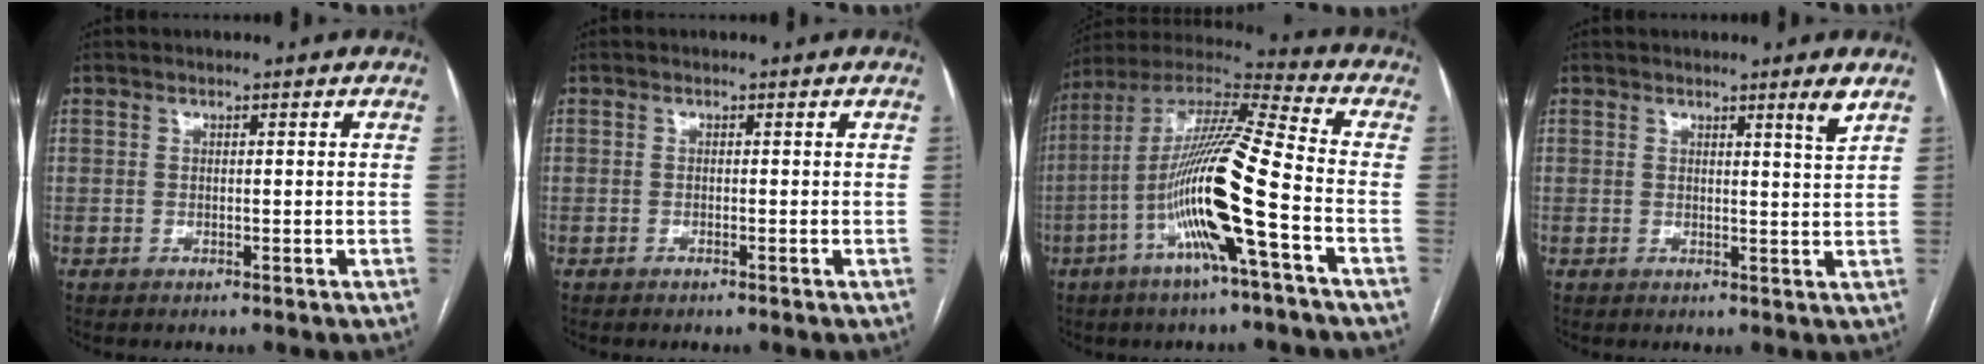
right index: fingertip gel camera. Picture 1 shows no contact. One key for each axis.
{"total": 0.0}
{"total": 17.3, "fx": -5.3, "fy": 0.0, "fz": 16.5, "tx": -0.323, "ty": 0.001, "tz": -0.108}
{"total": 2.6, "fx": 1.8, "fy": -0.7, "fz": 1.6, "tx": -0.027, "ty": -0.018, "tz": 0.024}